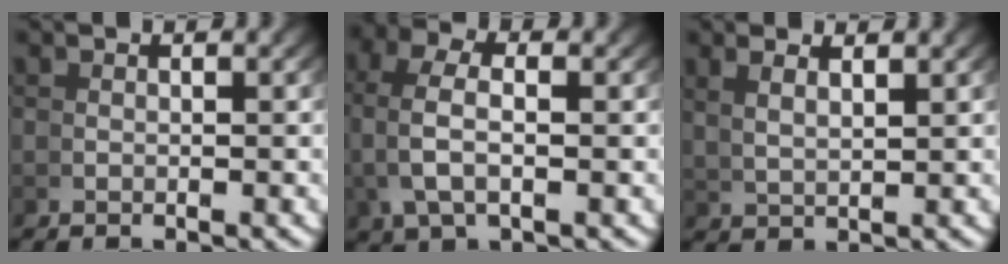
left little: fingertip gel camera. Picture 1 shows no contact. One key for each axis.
{"total": 3.2, "fx": 0.9, "fy": 1.1, "fz": 2.9, "tx": -0.072, "ty": 0.001, "tz": 0.023}
{"total": 2.5, "fx": 2.2, "fy": -0.3, "fz": 1.1, "tx": -0.012, "ty": 0.004, "tz": 0.049}